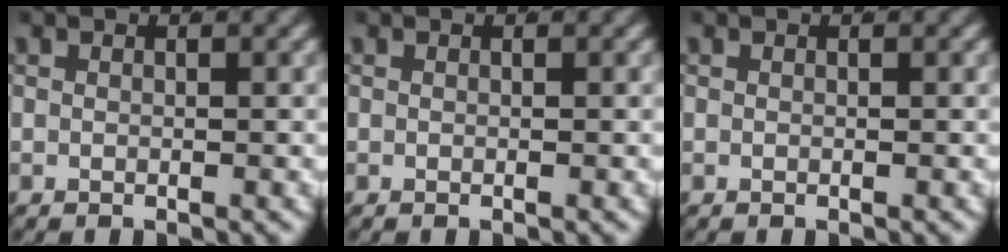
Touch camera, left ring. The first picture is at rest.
{"total": 0.0}
{"total": 0.0}